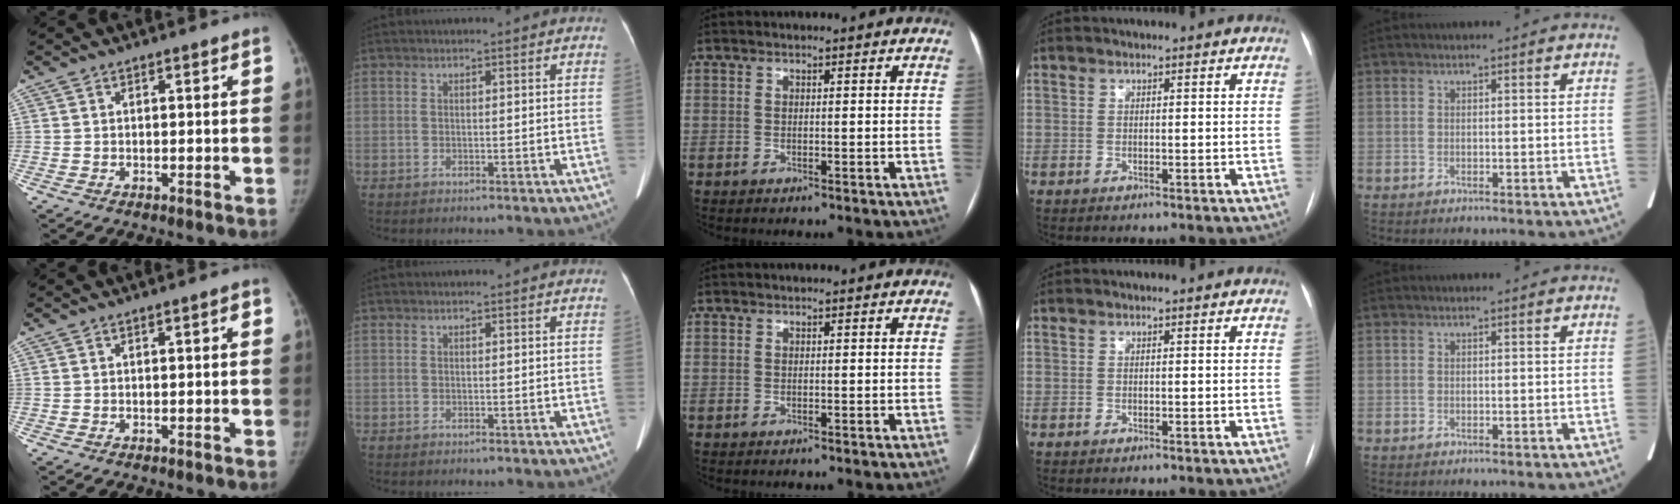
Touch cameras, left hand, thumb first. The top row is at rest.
{"thumb": {"total": 1.0, "force": [0.1, 0.2, 1.0], "torque": [-0.015, 0.003, -0.001]}}